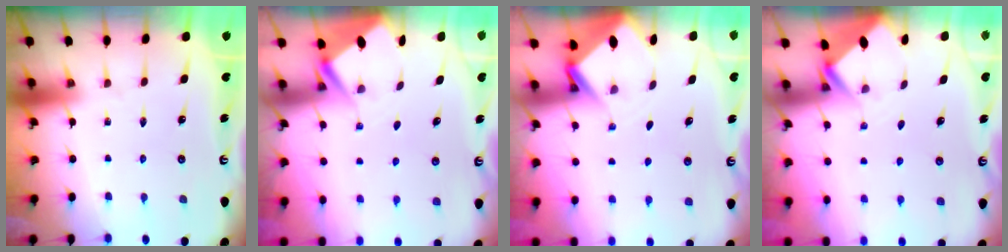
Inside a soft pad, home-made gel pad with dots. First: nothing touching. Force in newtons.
{"total": 2.8, "press": 2.8, "slide": 0.4}
{"total": 3.5, "press": 3.5, "slide": 0.2}
{"total": 2.7, "press": 2.7, "slide": 0.2}